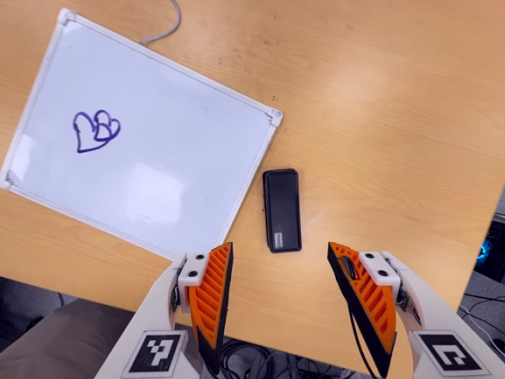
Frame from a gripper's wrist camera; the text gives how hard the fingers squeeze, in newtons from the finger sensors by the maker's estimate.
{"total": 0.0}